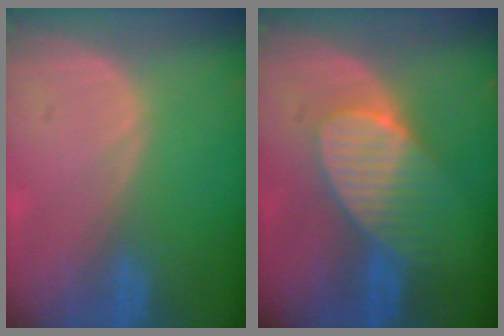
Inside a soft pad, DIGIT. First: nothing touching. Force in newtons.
{"total": 7.0, "press": 6.9, "slide": 0.8}